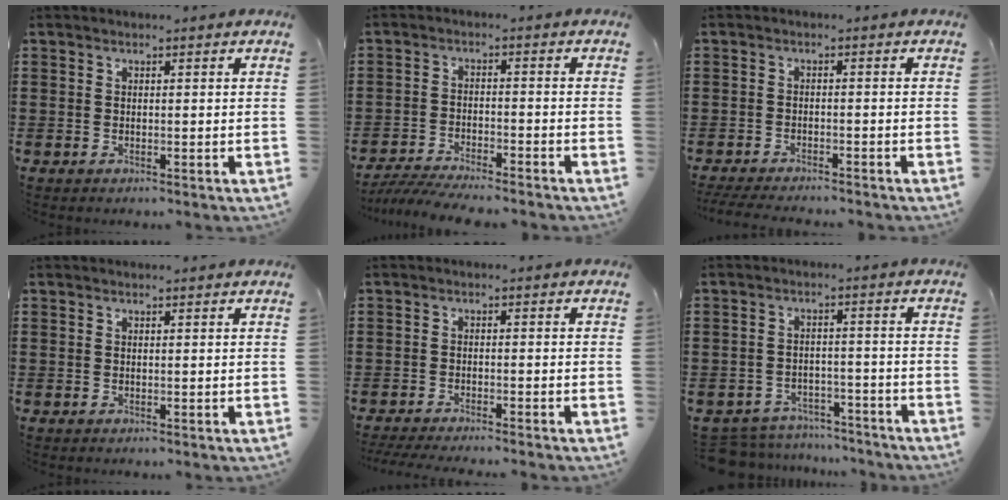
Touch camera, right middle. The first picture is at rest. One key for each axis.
{"total": 4.8, "fx": -4.6, "fy": 0.1, "fz": 1.2, "tx": -0.034, "ty": -0.009, "tz": -0.097}
{"total": 2.7, "fx": -2.6, "fy": 0.1, "fz": 0.5, "tx": -0.017, "ty": -0.003, "tz": -0.056}
{"total": 0.0}
{"total": 2.1, "fx": -2.0, "fy": -0.2, "fz": 0.7, "tx": -0.018, "ty": -0.003, "tz": -0.041}
{"total": 5.1, "fx": -5.0, "fy": 0.9, "fz": 0.2, "tx": -0.013, "ty": 0.010, "tz": -0.105}